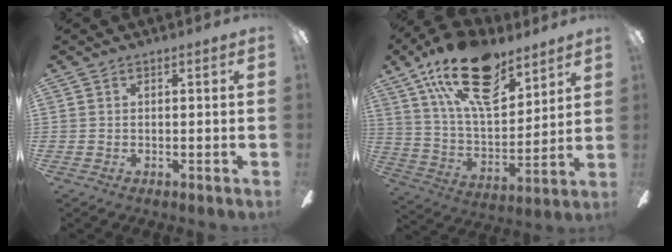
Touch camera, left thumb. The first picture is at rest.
{"total": 22.5, "force": [13.8, 10.6, 14.3], "torque": [-0.257, -0.063, 0.243]}